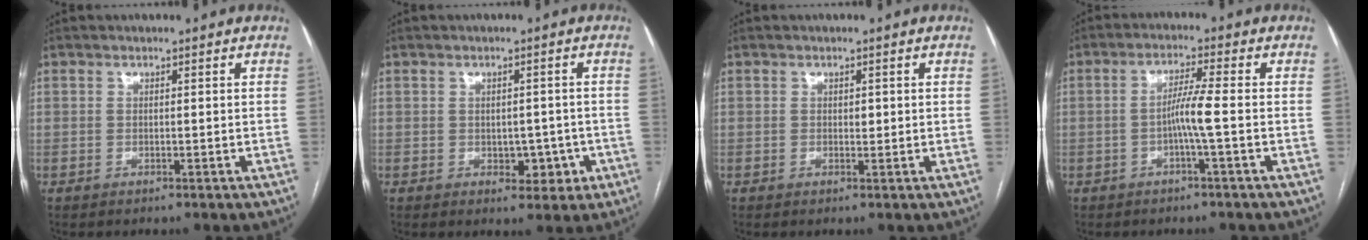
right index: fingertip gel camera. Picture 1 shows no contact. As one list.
[{"total": 4.2, "force": [-1.1, 2.8, 2.9], "torque": [-0.025, 0.008, -0.005]}, {"total": 0.9, "force": [0.1, 0.6, 0.7], "torque": [-0.008, 0.001, 0.002]}, {"total": 4.3, "force": [-1.1, -0.7, 4.1], "torque": [-0.076, 0.006, -0.020]}]